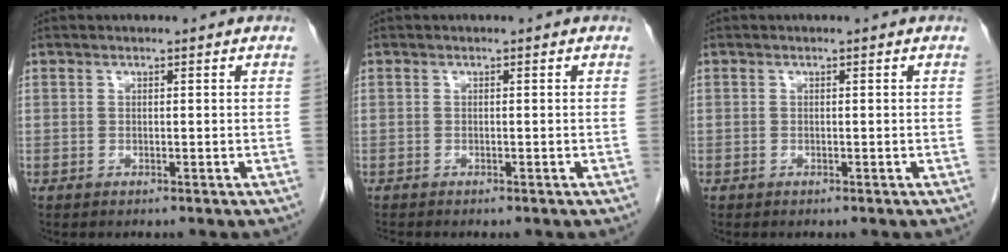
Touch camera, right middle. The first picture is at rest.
{"total": 0.8, "force": [-0.7, 0.0, 0.3], "torque": [-0.005, -0.002, -0.010]}
{"total": 0.0}